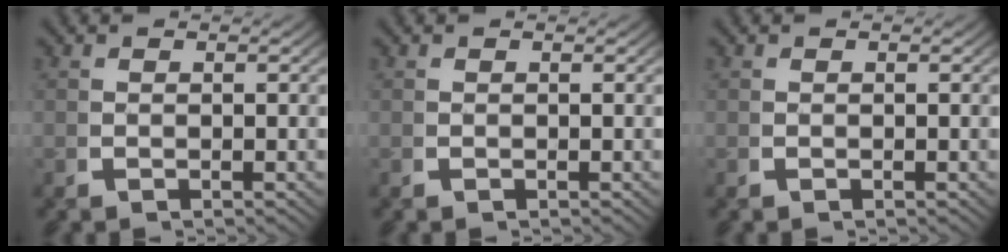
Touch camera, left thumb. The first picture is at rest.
{"total": 0.0}
{"total": 0.0}